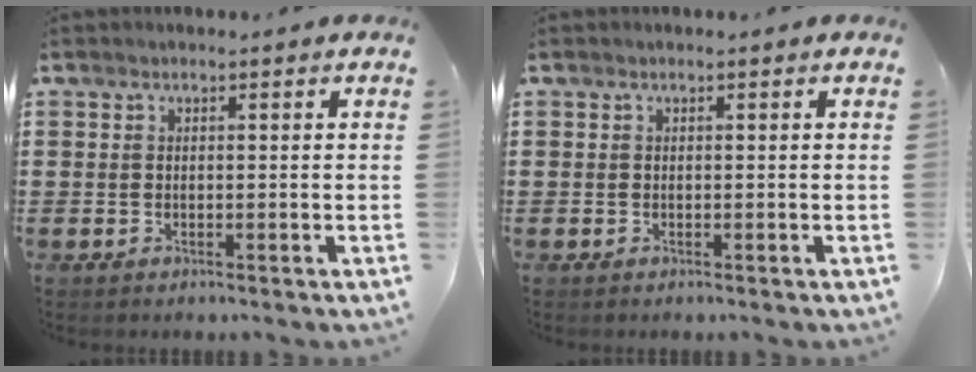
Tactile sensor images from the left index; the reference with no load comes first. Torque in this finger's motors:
{"motor_torque": [-0.01, 0.01, 0.00, 0.00]}